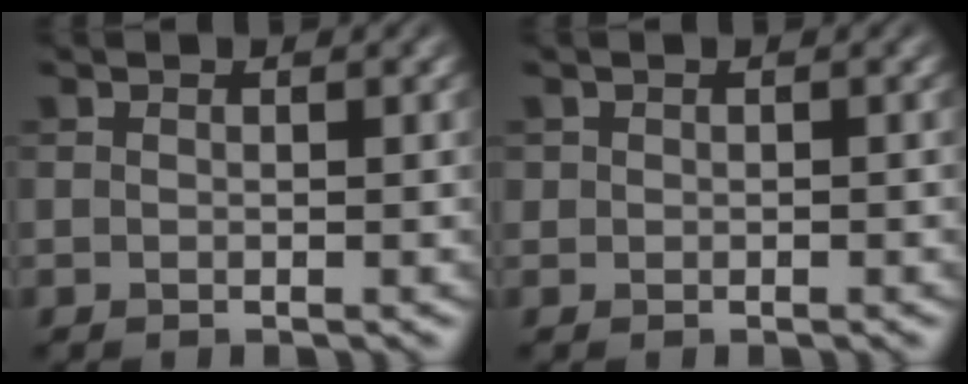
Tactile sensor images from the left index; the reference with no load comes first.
{"total": 0.5, "force": [0.1, 0.5, -0.2], "torque": [0.001, 0.001, 0.001]}